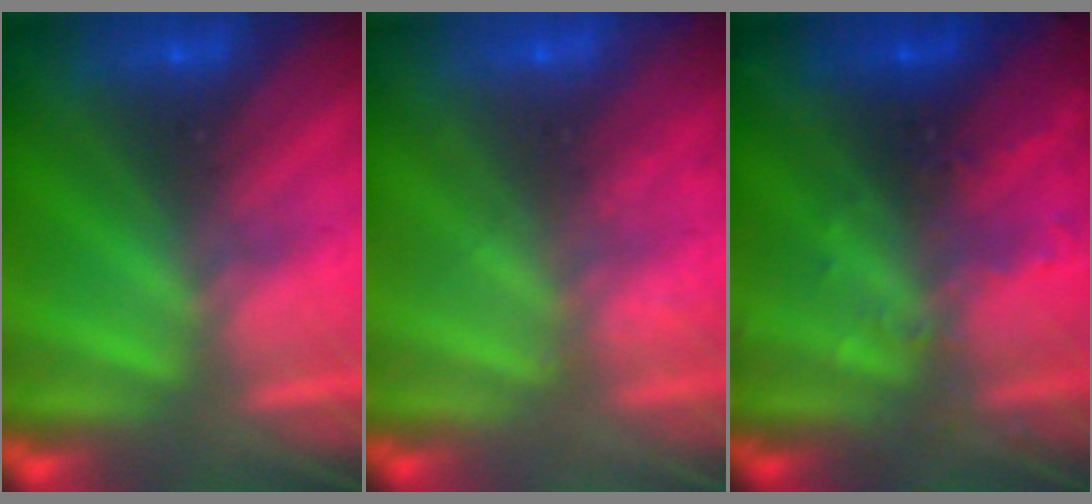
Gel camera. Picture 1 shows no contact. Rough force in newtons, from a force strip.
{"total": 2.1}
{"total": 2.9}